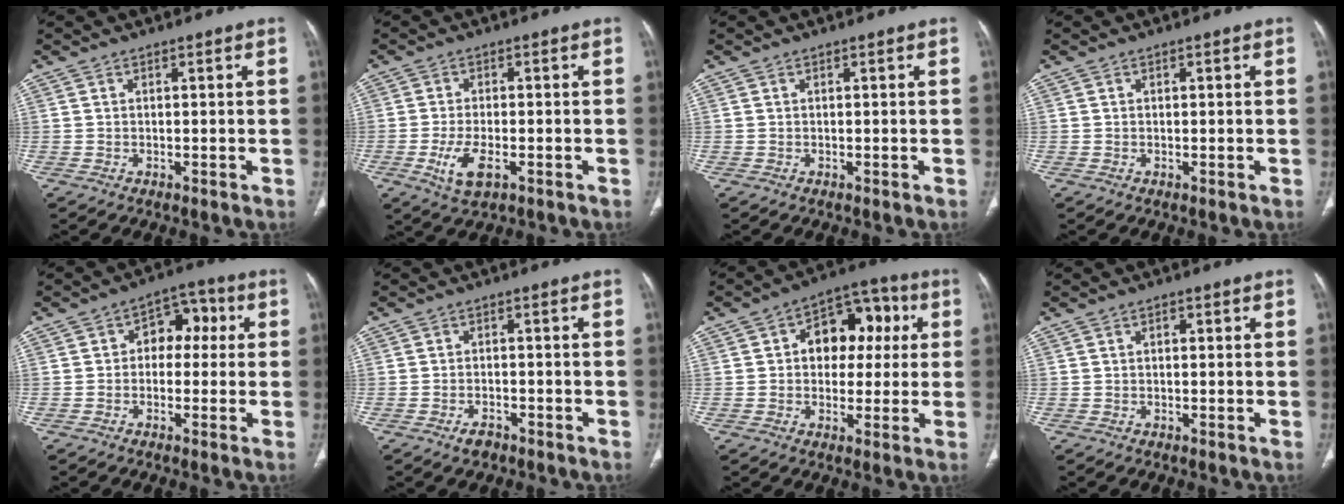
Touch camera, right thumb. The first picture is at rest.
{"total": 6.1, "force": [-2.4, 2.6, 4.9], "torque": [-0.102, 0.002, -0.039]}
{"total": 0.0}
{"total": 0.0}
{"total": 7.4, "force": [0.7, 5.2, 5.1], "torque": [-0.029, 0.026, -0.001]}
{"total": 2.5, "force": [-1.8, 1.3, 1.2], "torque": [-0.021, 0.008, -0.028]}
{"total": 12.7, "force": [2.2, 8.9, 8.9], "torque": [-0.069, 0.024, 0.024]}
{"total": 1.2, "force": [0.4, 0.7, 0.9], "torque": [-0.013, 0.002, 0.006]}